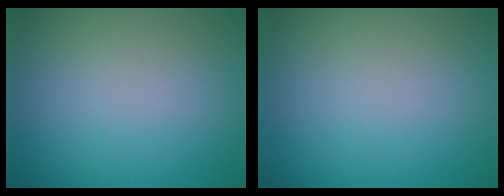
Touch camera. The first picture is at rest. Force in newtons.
{"total": 0.0}